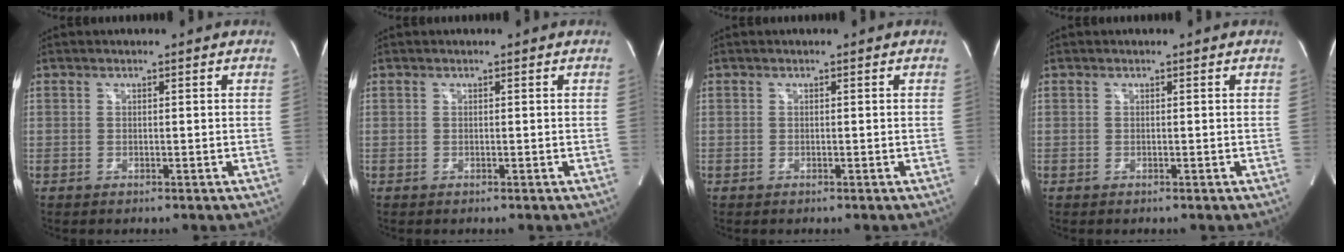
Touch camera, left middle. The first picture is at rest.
{"total": 0.0}
{"total": 0.0}
{"total": 0.0}